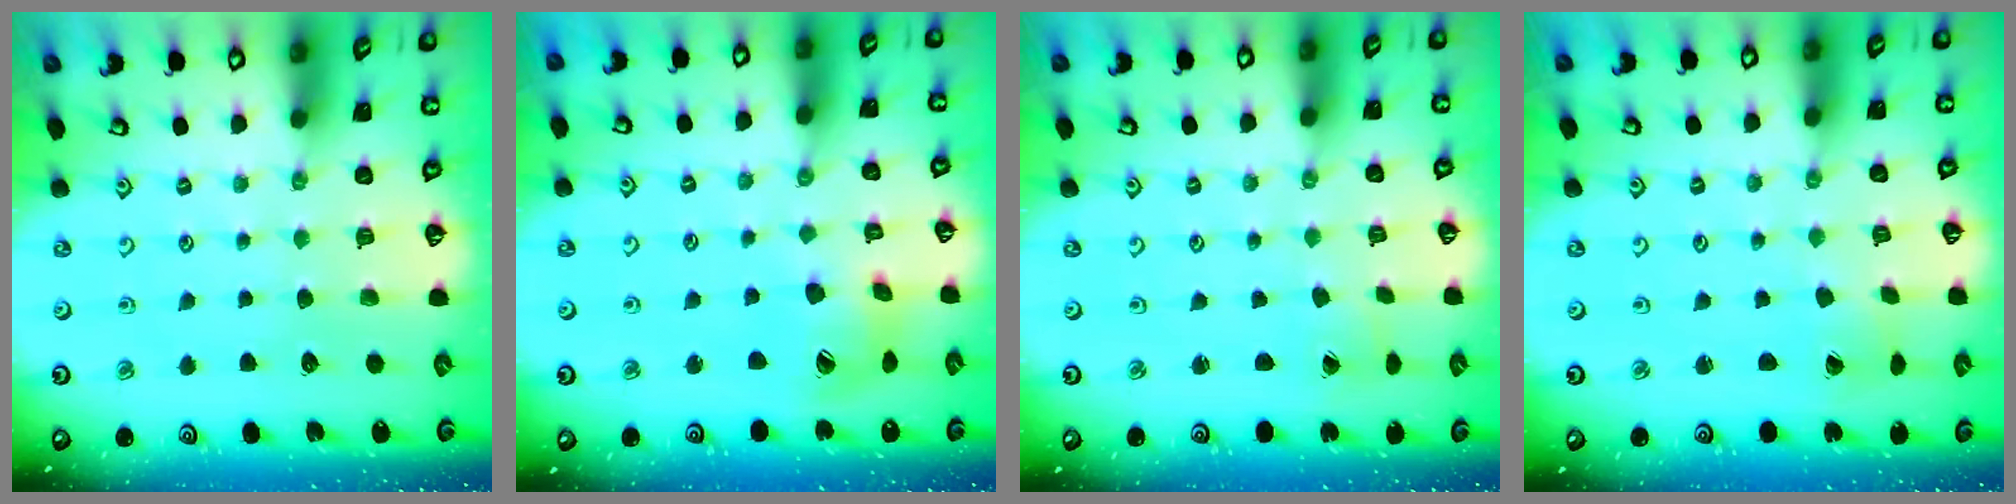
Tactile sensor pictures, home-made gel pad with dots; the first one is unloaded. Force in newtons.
{"total": 12.2, "press": 12.1, "slide": 1.4}
{"total": 0.0}
{"total": 1.0, "press": 1.0, "slide": 0.1}